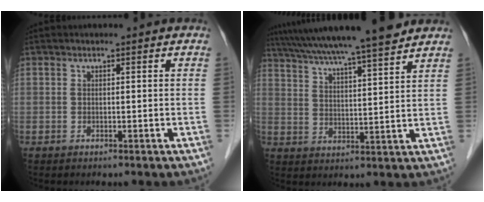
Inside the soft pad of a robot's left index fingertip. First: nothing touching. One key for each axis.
{"total": 18.2, "fx": 15.8, "fy": -0.1, "fz": 9.0, "tx": -0.157, "ty": 0.023, "tz": 0.237}